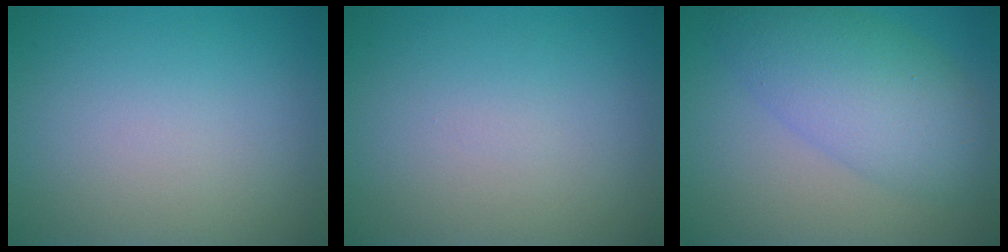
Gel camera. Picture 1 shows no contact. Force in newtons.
{"total": 0.0}
{"total": 6.8, "press": 6.8, "slide": 0.3}